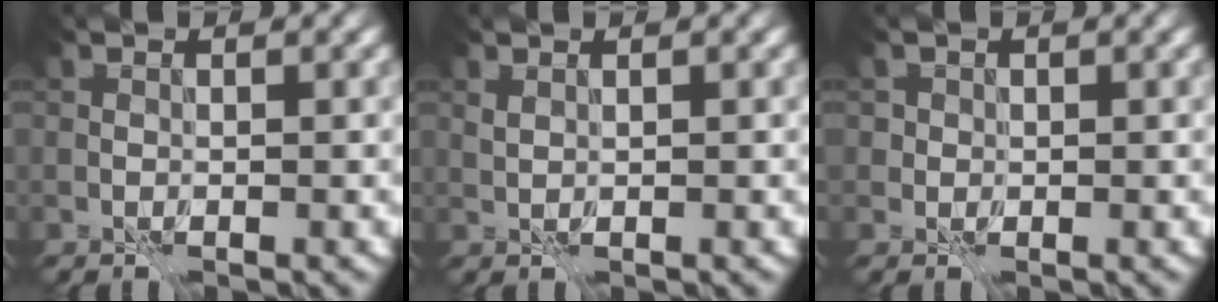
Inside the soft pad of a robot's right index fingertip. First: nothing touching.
{"total": 0.5, "force": [0.5, 0.1, 0.1], "torque": [-0.006, -0.002, 0.011]}
{"total": 1.0, "force": [-0.1, 0.9, -0.2], "torque": [0.009, 0.001, -0.002]}